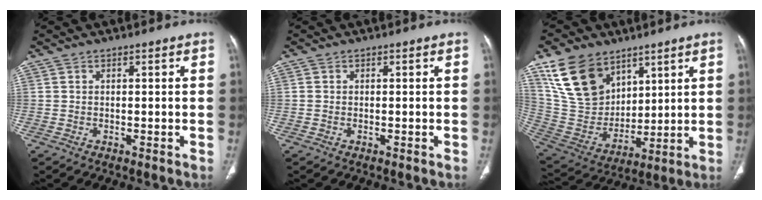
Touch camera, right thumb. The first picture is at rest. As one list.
[{"total": 0.0}, {"total": 16.9, "force": [10.0, 11.0, 8.1], "torque": [-0.123, -0.041, 0.211]}]